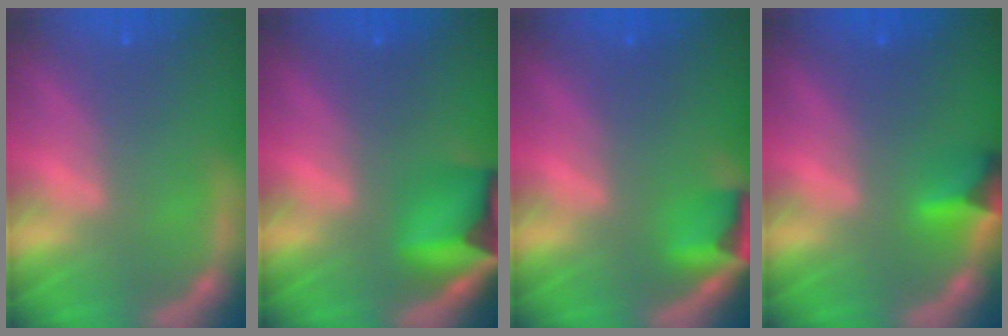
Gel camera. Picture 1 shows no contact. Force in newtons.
{"total": 6.9}
{"total": 3.4}
{"total": 2.9}